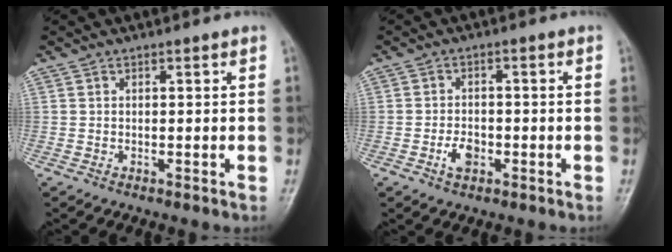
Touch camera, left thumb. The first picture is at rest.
{"total": 3.6, "force": [-1.5, 2.3, 2.3], "torque": [-0.036, 0.008, -0.028]}